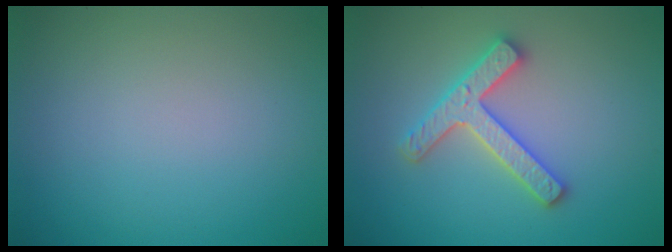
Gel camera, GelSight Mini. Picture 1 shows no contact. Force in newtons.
{"total": 4.2, "press": 4.2, "slide": 0.7}